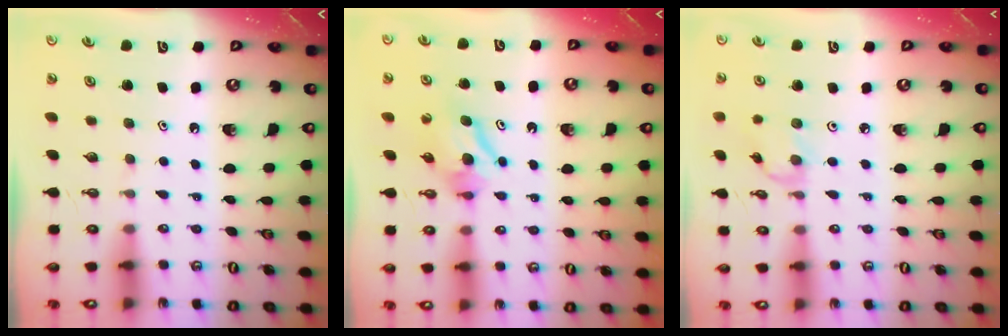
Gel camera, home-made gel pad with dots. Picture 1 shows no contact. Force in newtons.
{"total": 7.5, "press": 7.5, "slide": 0.2}
{"total": 2.9, "press": 2.9, "slide": 0.3}